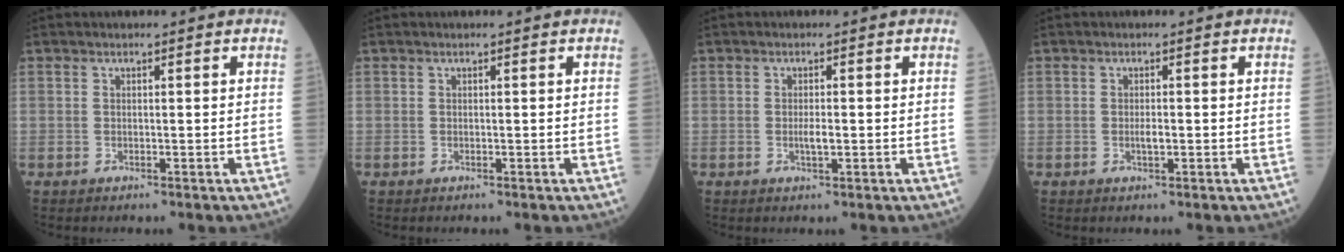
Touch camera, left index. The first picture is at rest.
{"total": 0.0}
{"total": 1.8, "force": [-0.4, 0.5, 1.6], "torque": [-0.032, -0.004, -0.007]}
{"total": 1.3, "force": [-0.4, 0.4, 1.2], "torque": [-0.024, -0.004, -0.006]}